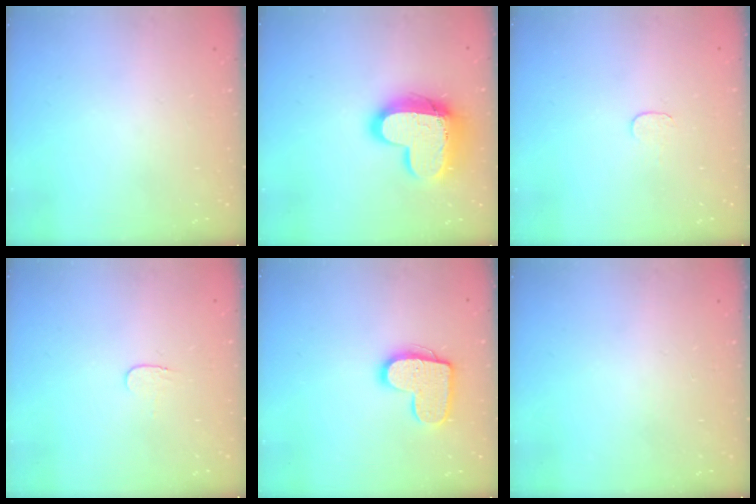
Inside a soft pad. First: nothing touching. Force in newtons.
{"total": 16.9, "press": 16.8, "slide": 1.3}
{"total": 3.7, "press": 3.7, "slide": 0.4}
{"total": 3.7, "press": 3.7, "slide": 0.4}
{"total": 12.8, "press": 12.8, "slide": 0.6}
{"total": 0.0}